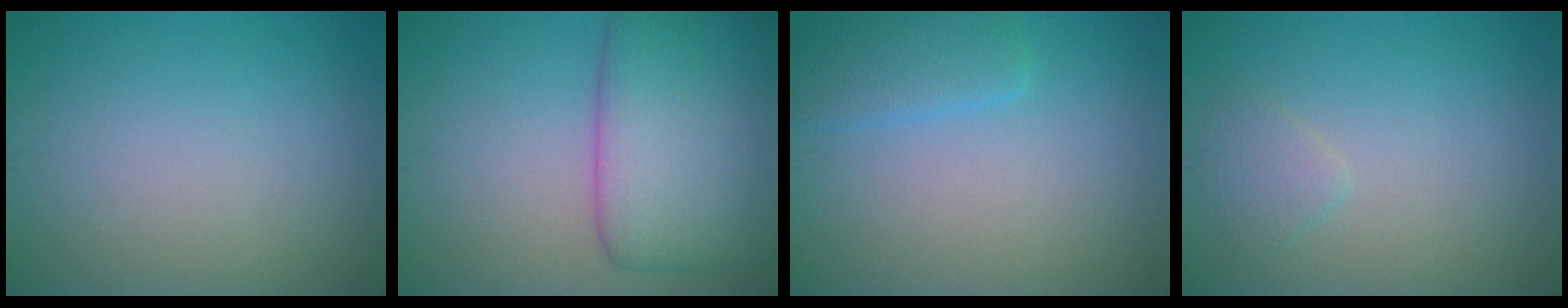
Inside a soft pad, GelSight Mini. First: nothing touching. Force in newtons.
{"total": 9.2, "press": 9.2, "slide": 0.1}
{"total": 2.5, "press": 2.5, "slide": 0.3}
{"total": 1.5, "press": 1.5, "slide": 0.1}